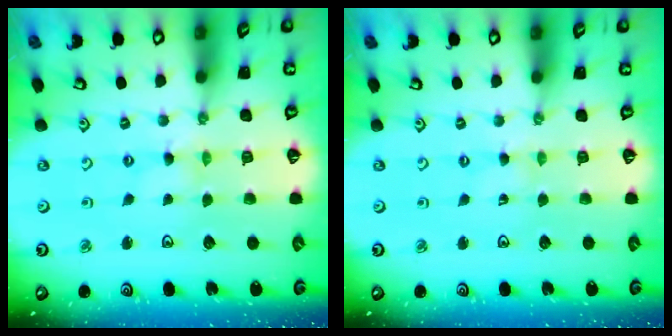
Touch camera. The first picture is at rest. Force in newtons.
{"total": 0.0}